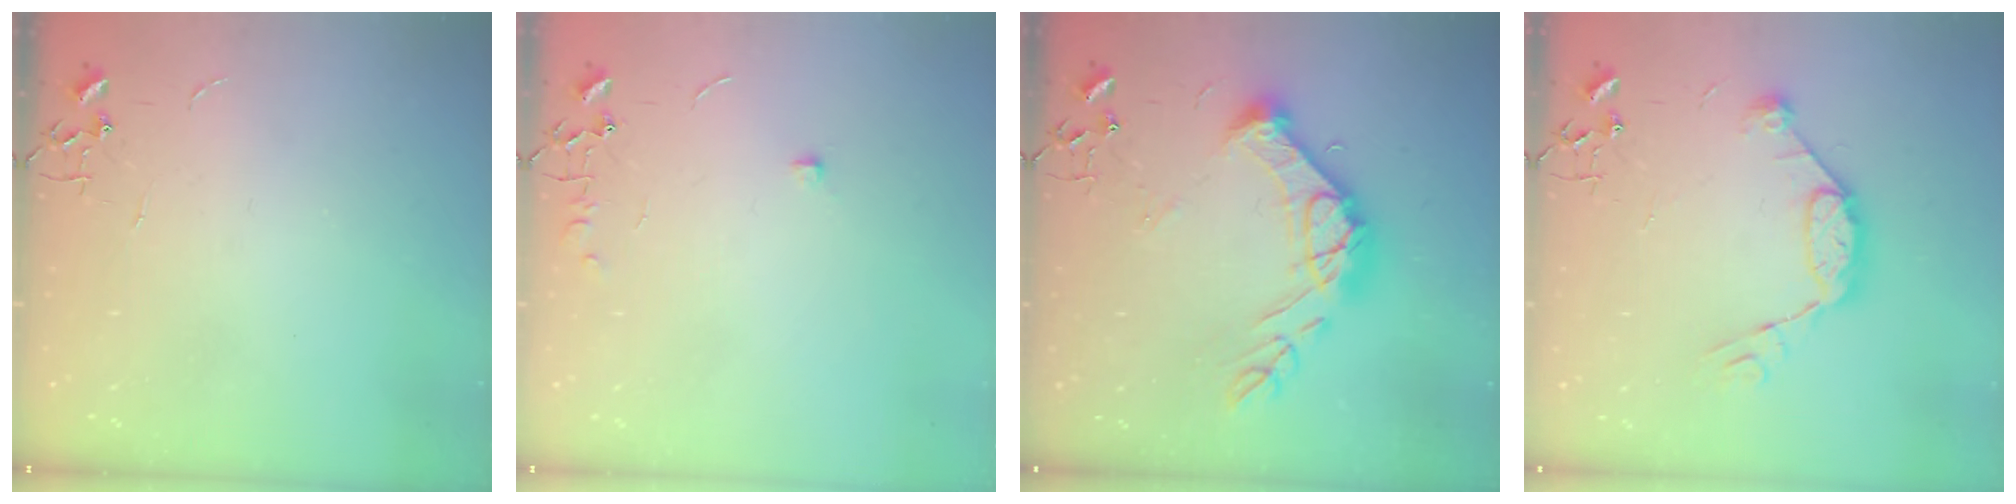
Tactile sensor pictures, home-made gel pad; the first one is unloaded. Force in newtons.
{"total": 6.1, "press": 6.1, "slide": 0.8}
{"total": 18.1, "press": 18.0, "slide": 1.4}
{"total": 11.0, "press": 10.9, "slide": 0.7}